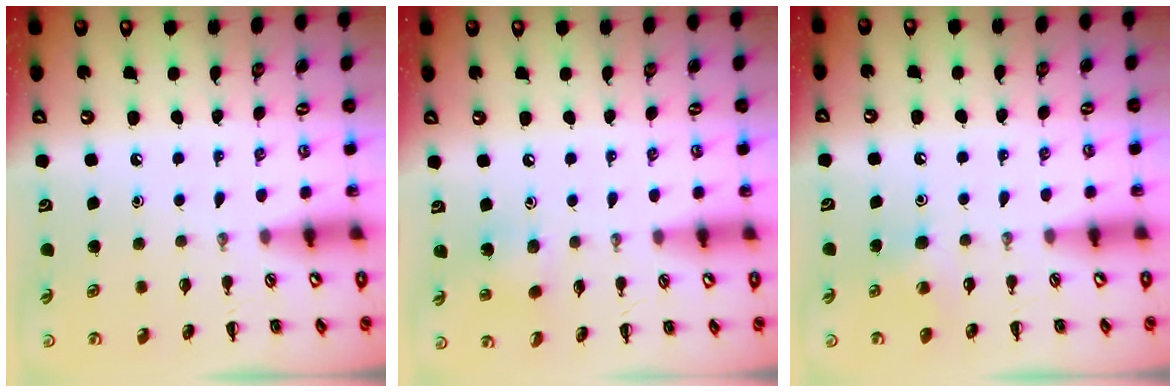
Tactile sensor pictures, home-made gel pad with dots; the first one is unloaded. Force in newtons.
{"total": 4.2, "press": 4.0, "slide": 1.1}
{"total": 5.4, "press": 5.2, "slide": 1.5}